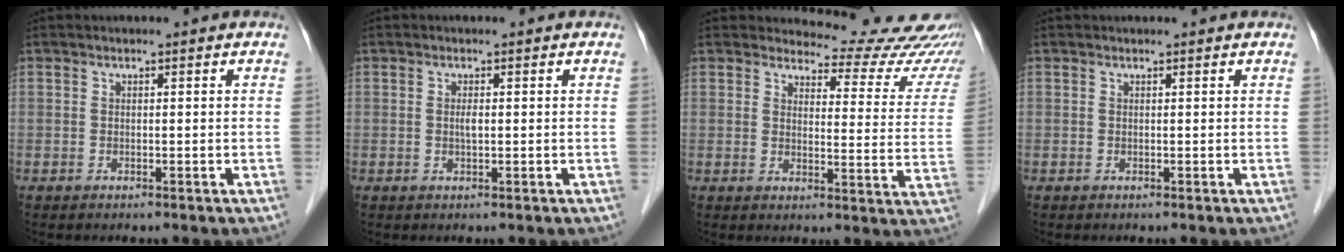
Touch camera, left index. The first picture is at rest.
{"total": 1.0, "force": [0.1, 0.2, 1.0], "torque": [-0.018, -0.001, 0.001]}
{"total": 15.8, "force": [15.3, 3.6, 1.2], "torque": [0.025, -0.086, 0.140]}
{"total": 0.6, "force": [0.5, 0.2, 0.0], "torque": [-0.006, 0.004, 0.007]}